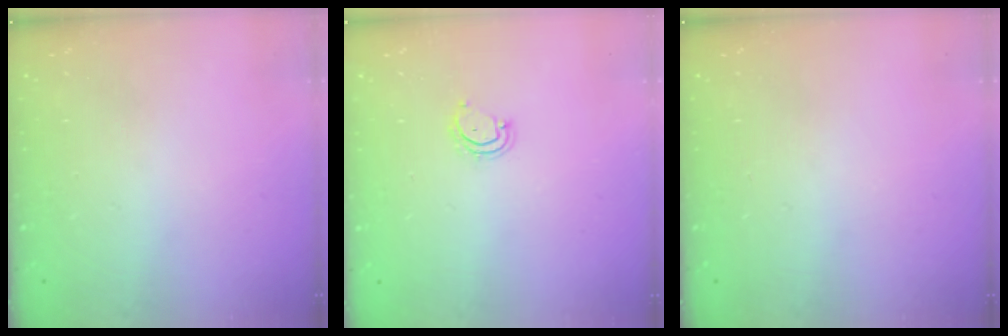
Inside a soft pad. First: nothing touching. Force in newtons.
{"total": 4.0, "press": 4.0, "slide": 0.3}
{"total": 0.0}